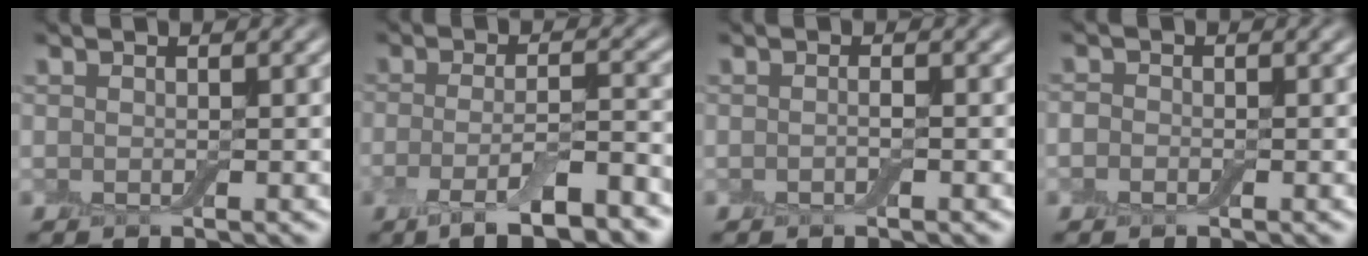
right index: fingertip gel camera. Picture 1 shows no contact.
{"total": 6.3, "force": [-3.5, 1.5, 5.0], "torque": [-0.088, 0.003, -0.064]}
{"total": 0.7, "force": [-0.3, 0.1, 0.6], "torque": [-0.012, 0.002, -0.006]}
{"total": 0.9, "force": [-0.5, 0.7, 0.3], "torque": [-0.002, 0.001, -0.014]}